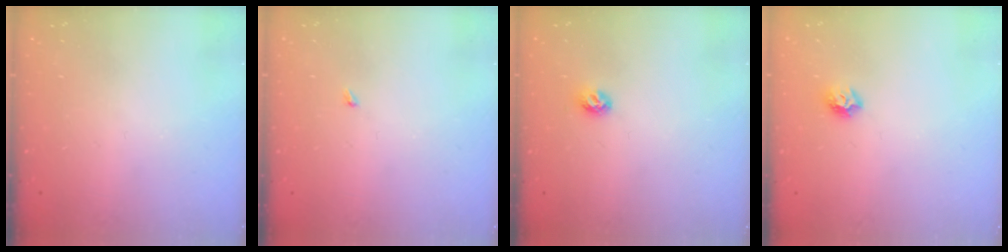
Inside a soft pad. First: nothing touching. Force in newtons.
{"total": 1.9, "press": 1.9, "slide": 0.3}
{"total": 5.9, "press": 5.9, "slide": 0.8}
{"total": 6.7, "press": 6.7, "slide": 0.8}